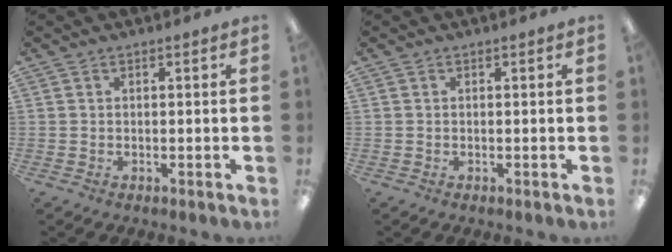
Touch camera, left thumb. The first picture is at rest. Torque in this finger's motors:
{"motor_torque": [0.01, -0.01, -0.08, 0.09, 0.00]}